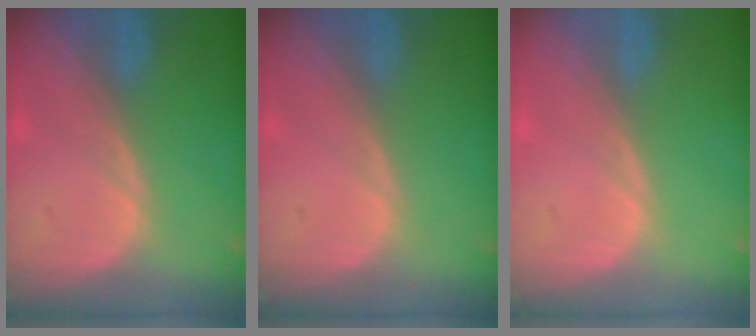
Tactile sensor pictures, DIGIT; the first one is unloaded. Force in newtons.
{"total": 0.0}
{"total": 0.0}